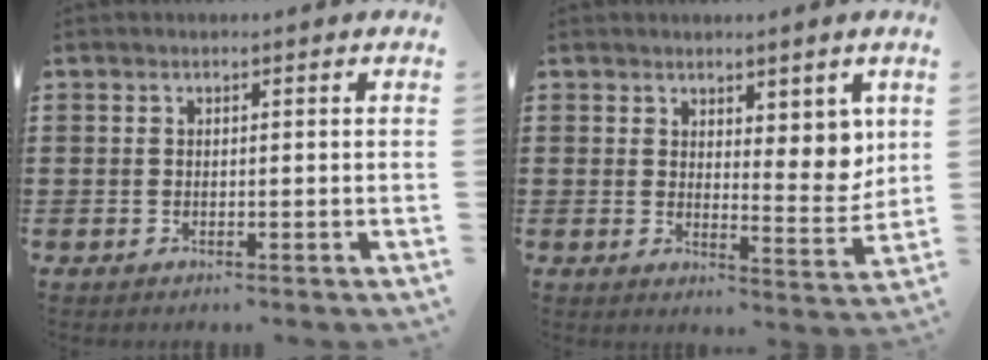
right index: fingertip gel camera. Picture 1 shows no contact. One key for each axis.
{"total": 5.2, "fx": 3.4, "fy": 2.5, "fz": 3.1, "tx": -0.035, "ty": -0.017, "tz": 0.057}